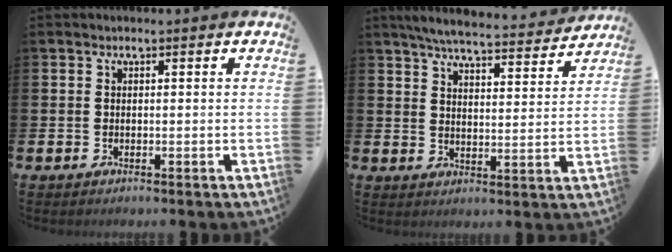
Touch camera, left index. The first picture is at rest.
{"total": 6.3, "force": [6.0, 0.5, 1.9], "torque": [-0.045, -0.042, 0.103]}